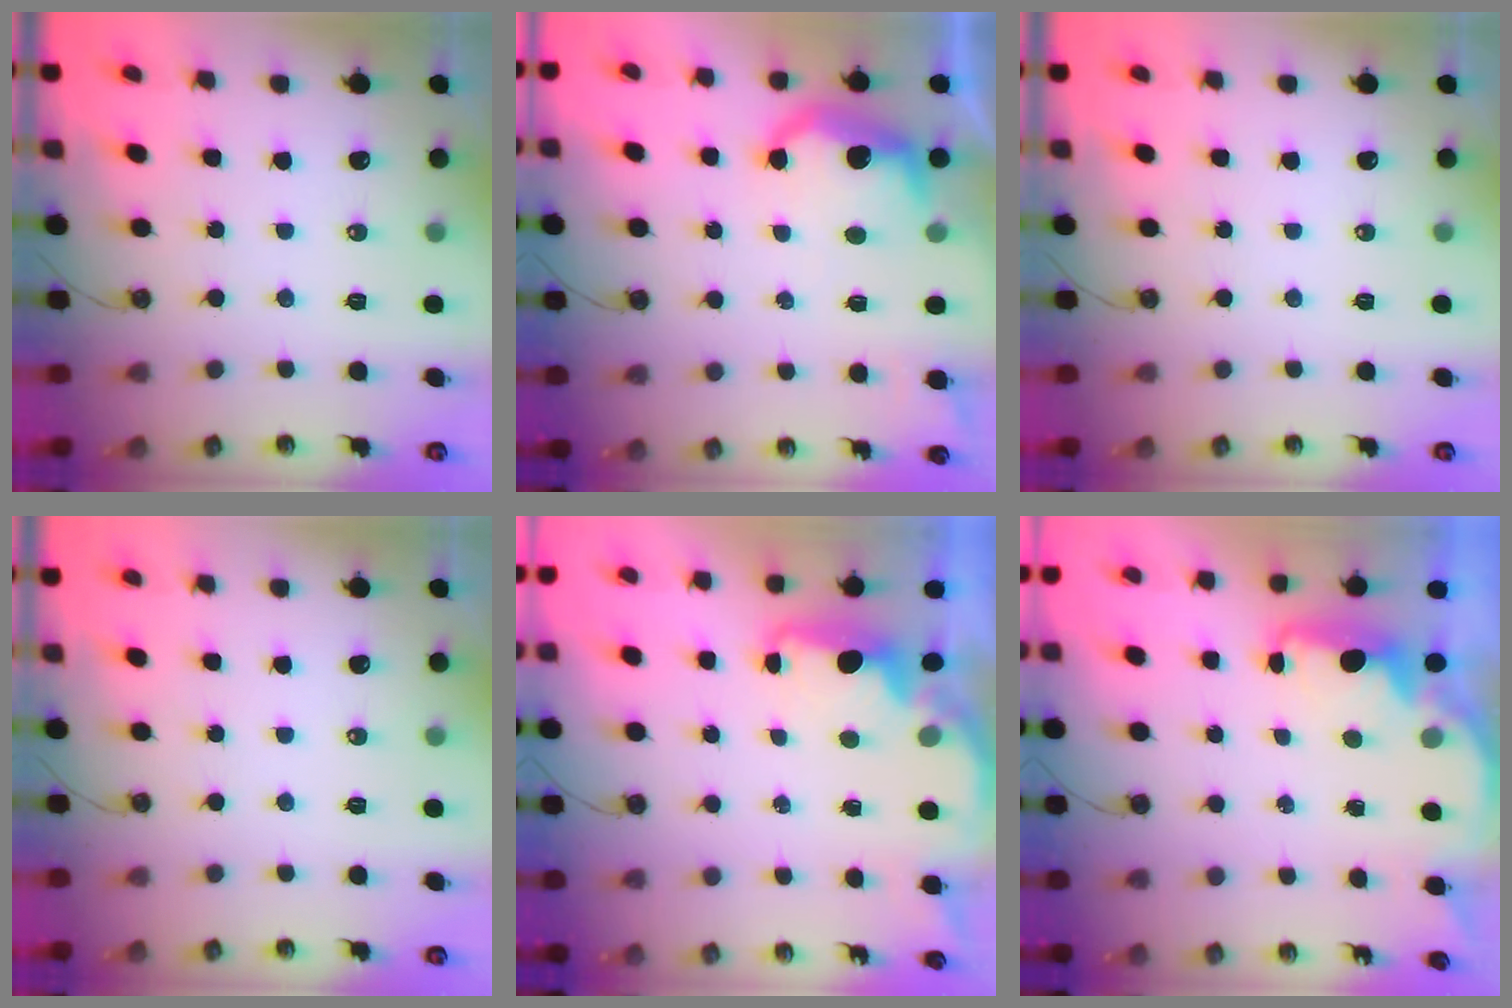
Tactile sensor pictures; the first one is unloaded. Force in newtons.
{"total": 9.9, "press": 9.8, "slide": 0.9}
{"total": 0.0}
{"total": 0.0}
{"total": 2.1, "press": 2.0, "slide": 0.8}
{"total": 2.4, "press": 2.3, "slide": 0.8}